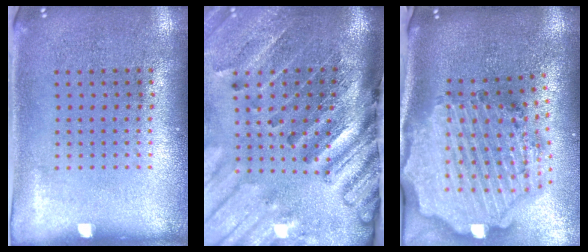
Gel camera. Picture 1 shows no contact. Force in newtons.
{"total": 4.4, "press": 3.3, "slide": 3.0}
{"total": 4.1, "press": 3.3, "slide": 2.4}